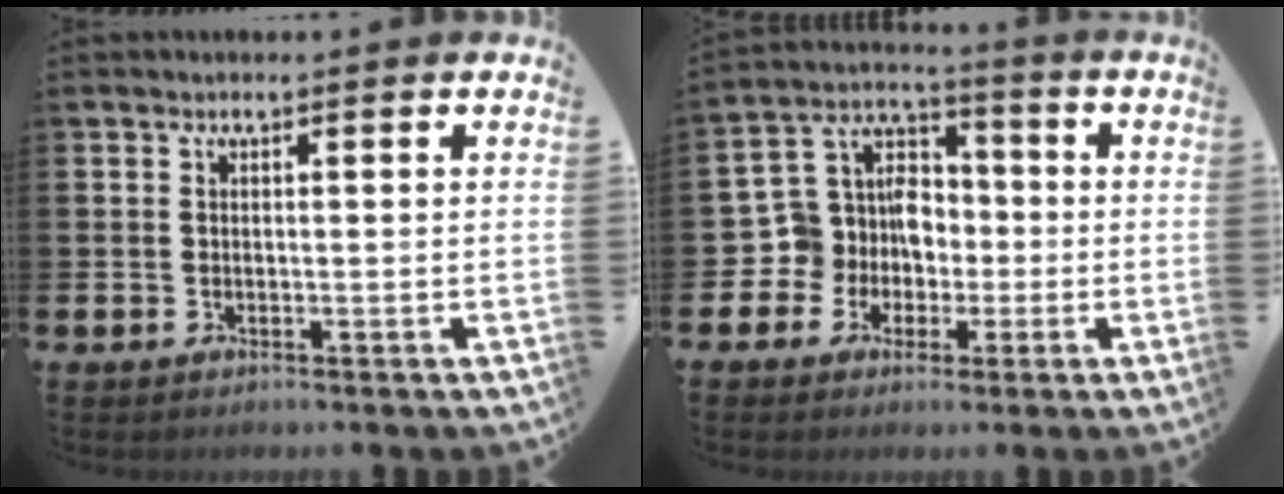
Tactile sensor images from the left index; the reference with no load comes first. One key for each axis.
{"total": 8.3, "fx": -1.5, "fy": 8.0, "fz": 1.9, "tx": -0.090, "ty": 0.005, "tz": -0.032}